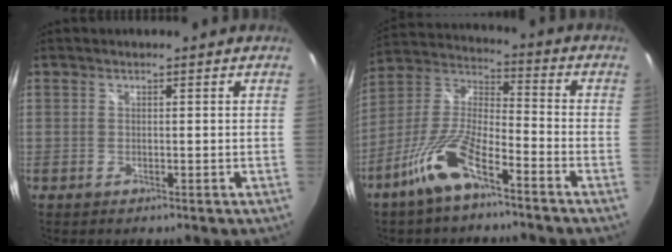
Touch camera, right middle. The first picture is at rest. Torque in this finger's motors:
{"motor_torque": [1.14, -1.00, 0.40, 0.21]}